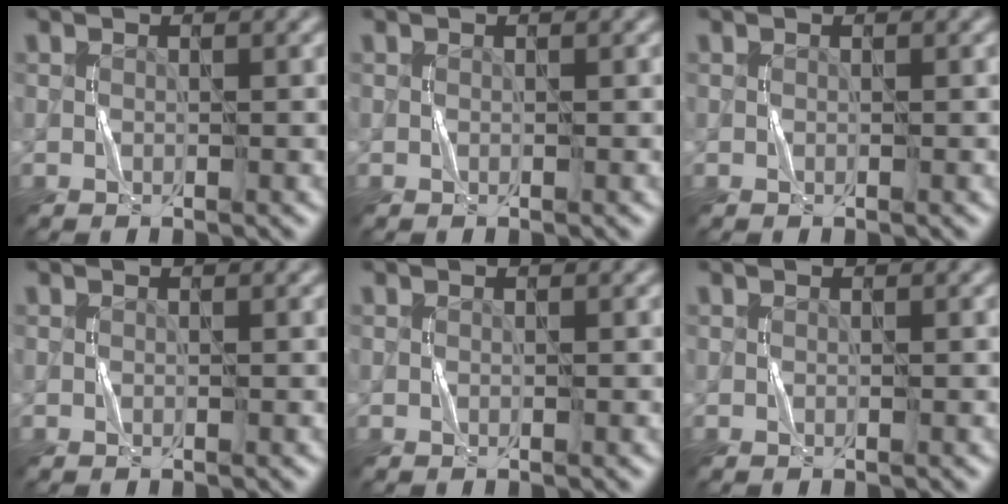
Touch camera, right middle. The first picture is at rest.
{"total": 0.0}
{"total": 0.0}
{"total": 0.0}
{"total": 0.0}
{"total": 0.0}